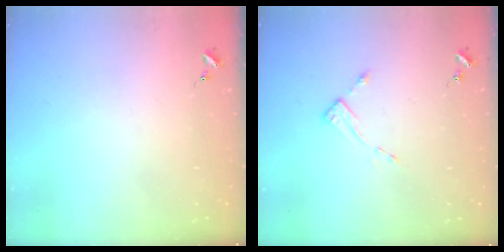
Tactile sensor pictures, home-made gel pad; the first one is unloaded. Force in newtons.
{"total": 2.6, "press": 2.6, "slide": 0.3}